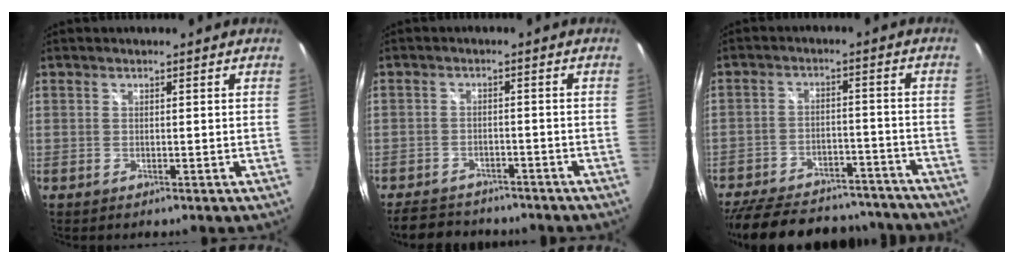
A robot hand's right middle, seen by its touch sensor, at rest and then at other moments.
{"total": 8.1, "force": [-7.0, 3.6, 2.2], "torque": [-0.062, 0.008, -0.102]}
{"total": 27.5, "force": [-23.1, 10.2, 10.8], "torque": [-0.232, 0.016, -0.302]}